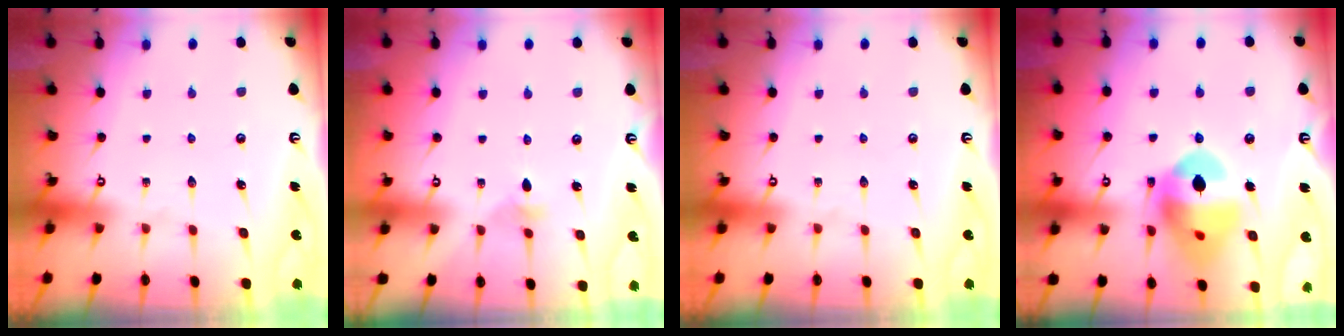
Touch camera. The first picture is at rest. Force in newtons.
{"total": 2.3, "press": 2.3, "slide": 0.4}
{"total": 0.0}
{"total": 15.6, "press": 14.5, "slide": 5.7}